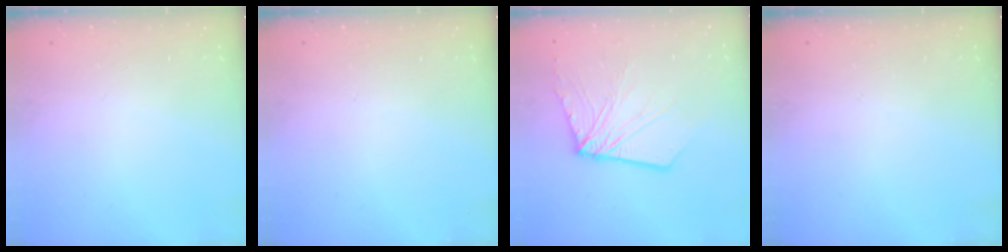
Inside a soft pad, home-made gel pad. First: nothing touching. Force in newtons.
{"total": 0.0}
{"total": 10.6, "press": 10.5, "slide": 1.4}
{"total": 0.0}